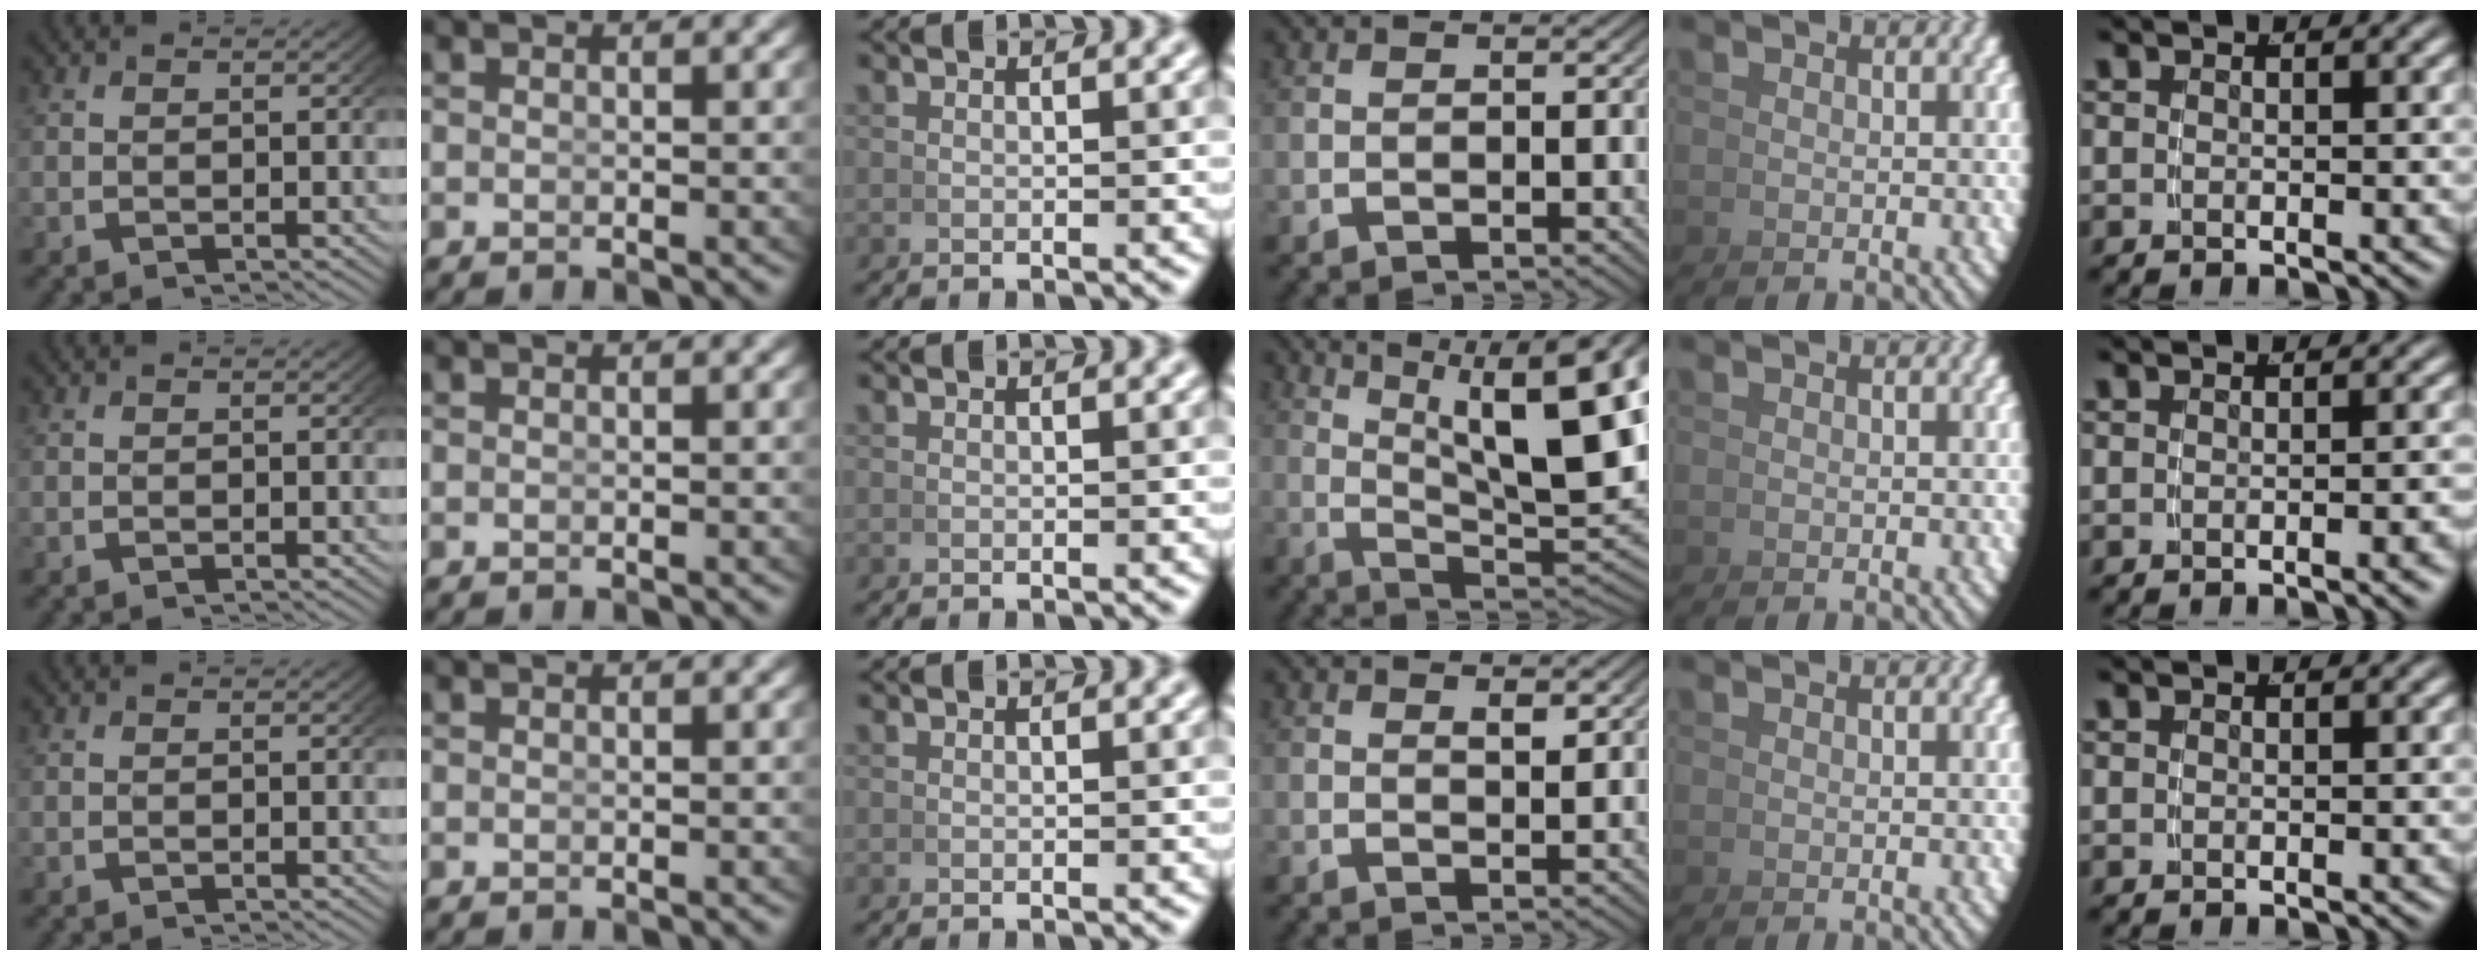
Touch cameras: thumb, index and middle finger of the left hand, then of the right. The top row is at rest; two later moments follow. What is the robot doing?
{"motion": "lift_and_place", "object": "cup"}